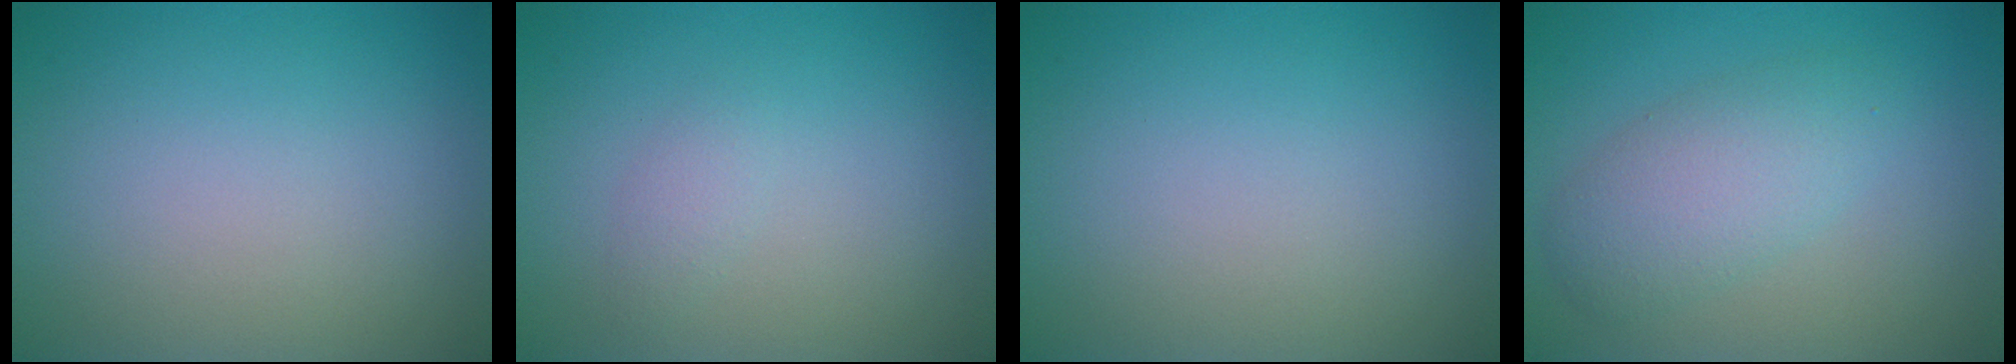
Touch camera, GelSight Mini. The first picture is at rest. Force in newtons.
{"total": 1.1, "press": 1.1, "slide": 0.0}
{"total": 0.0}
{"total": 4.0, "press": 4.0, "slide": 0.3}